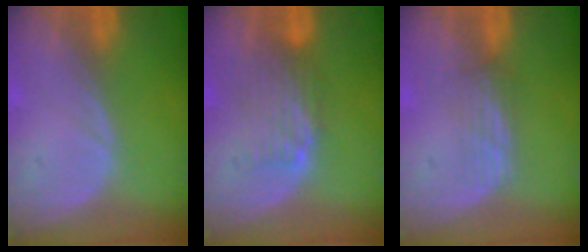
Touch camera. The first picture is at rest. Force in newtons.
{"total": 5.1, "press": 4.3, "slide": 2.7}
{"total": 2.4, "press": 2.3, "slide": 0.6}